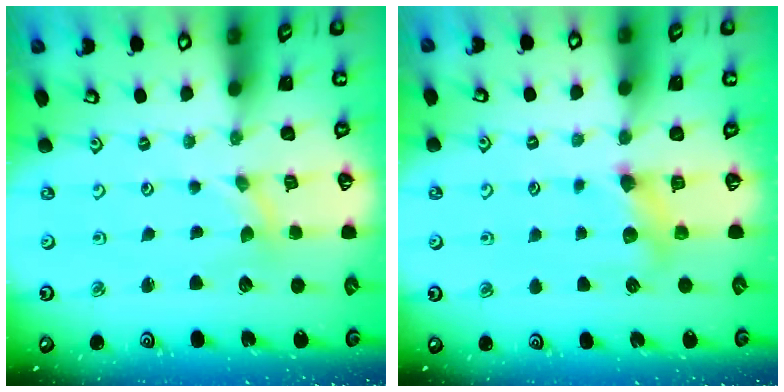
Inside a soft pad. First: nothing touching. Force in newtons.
{"total": 5.7, "press": 5.7, "slide": 0.5}